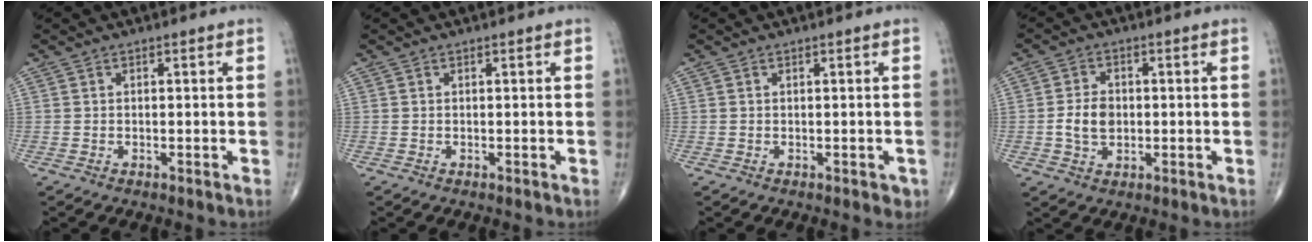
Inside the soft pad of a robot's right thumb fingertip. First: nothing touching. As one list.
[{"total": 0.0}, {"total": 1.2, "force": [-0.3, 0.8, 0.9], "torque": [0.000, 0.001, -0.002]}, {"total": 5.6, "force": [-0.5, 4.0, 3.9], "torque": [-0.066, 0.005, -0.008]}]